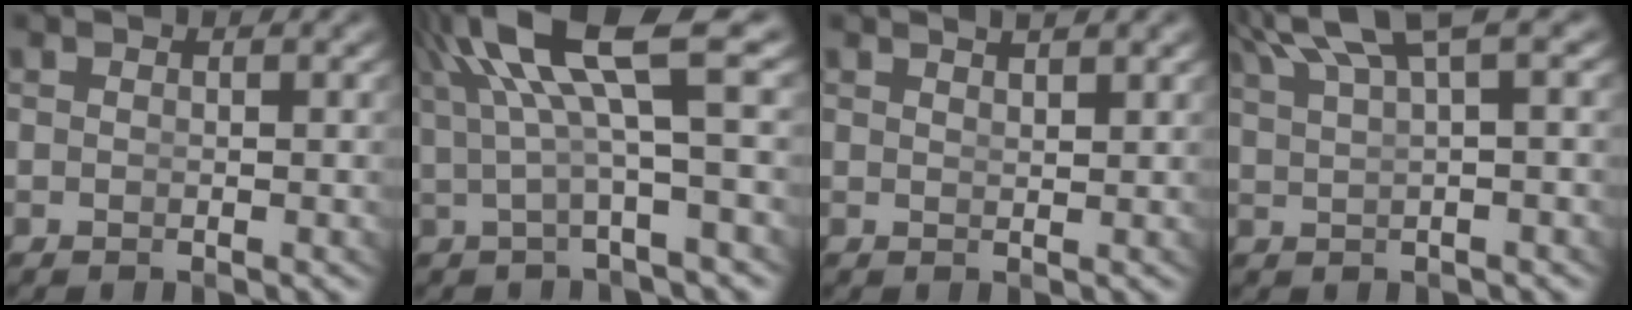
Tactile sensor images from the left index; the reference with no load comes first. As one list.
[{"total": 7.2, "force": [3.2, 1.4, 6.3], "torque": [-0.111, 0.014, 0.049]}, {"total": 1.5, "force": [1.3, -0.5, 0.6], "torque": [-0.004, -0.008, 0.030]}, {"total": 4.7, "force": [3.2, 0.6, 3.4], "torque": [-0.050, 0.015, 0.055]}]